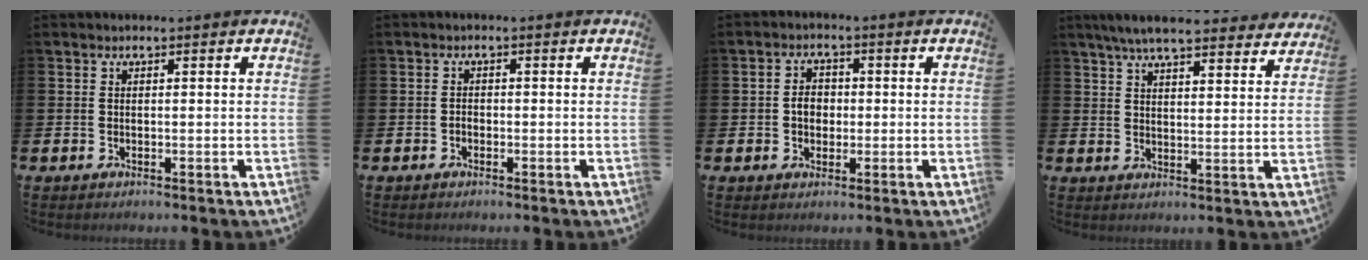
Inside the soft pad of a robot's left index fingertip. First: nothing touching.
{"total": 0.9, "force": [-0.6, 0.6, 0.3], "torque": [0.000, -0.001, -0.013]}
{"total": 2.9, "force": [-0.2, 2.3, 1.7], "torque": [-0.013, 0.000, -0.012]}
{"total": 6.6, "force": [6.2, 0.9, 2.2], "torque": [-0.051, -0.030, 0.109]}